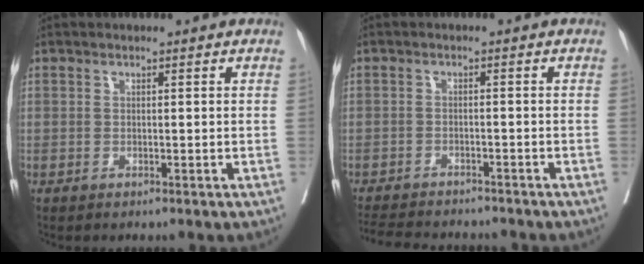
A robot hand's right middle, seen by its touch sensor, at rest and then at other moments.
{"total": 11.7, "force": [-10.7, 2.3, 4.1], "torque": [-0.082, -0.010, -0.147]}